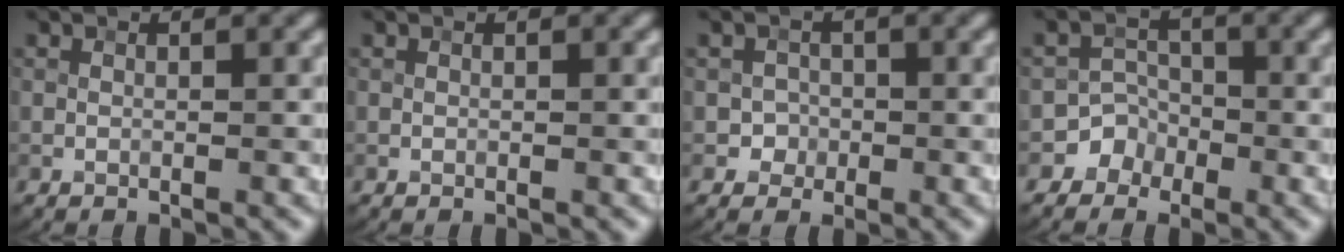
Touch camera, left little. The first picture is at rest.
{"total": 0.0}
{"total": 1.5, "force": [-0.5, 1.4, 0.1], "torque": [0.012, -0.002, -0.009]}
{"total": 3.0, "force": [-1.6, 2.5, -0.2], "torque": [0.040, 0.013, -0.040]}